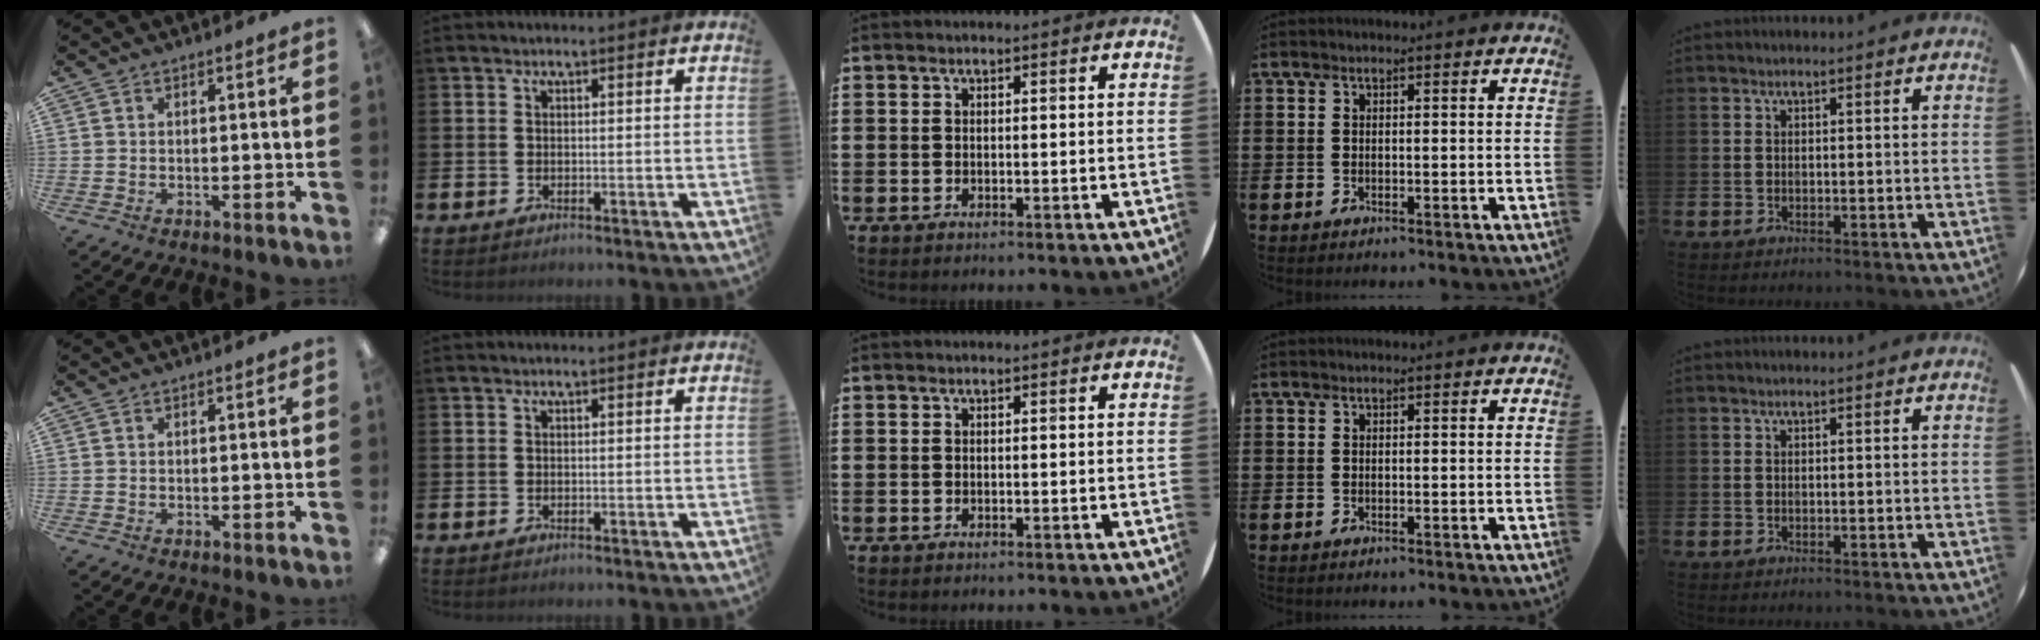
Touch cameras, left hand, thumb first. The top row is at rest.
{}